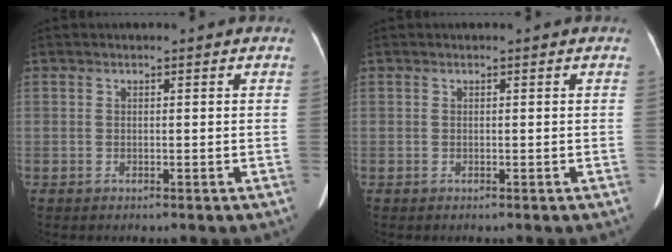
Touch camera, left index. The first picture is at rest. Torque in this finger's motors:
{"motor_torque": [0.05, 0.13, 0.06, 0.02]}